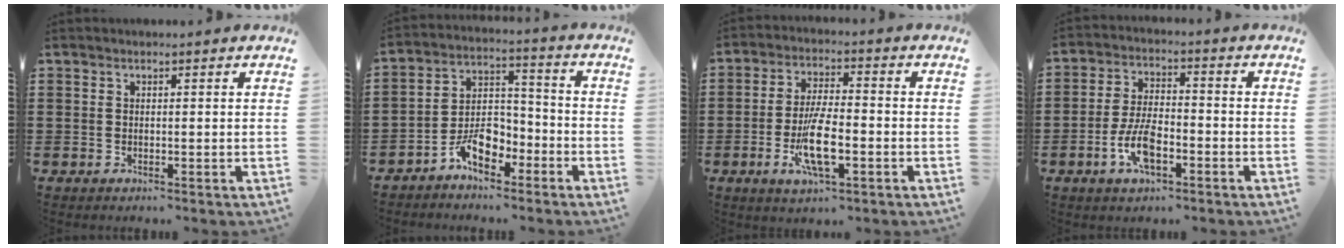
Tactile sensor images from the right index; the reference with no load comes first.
{"total": 7.2, "force": [-4.7, 3.9, 3.8], "torque": [-0.081, 0.019, -0.090]}
{"total": 8.9, "force": [-2.8, 2.9, 8.0], "torque": [-0.168, -0.012, -0.052]}
{"total": 7.2, "force": [-2.9, 3.1, 5.8], "torque": [-0.131, -0.004, -0.056]}